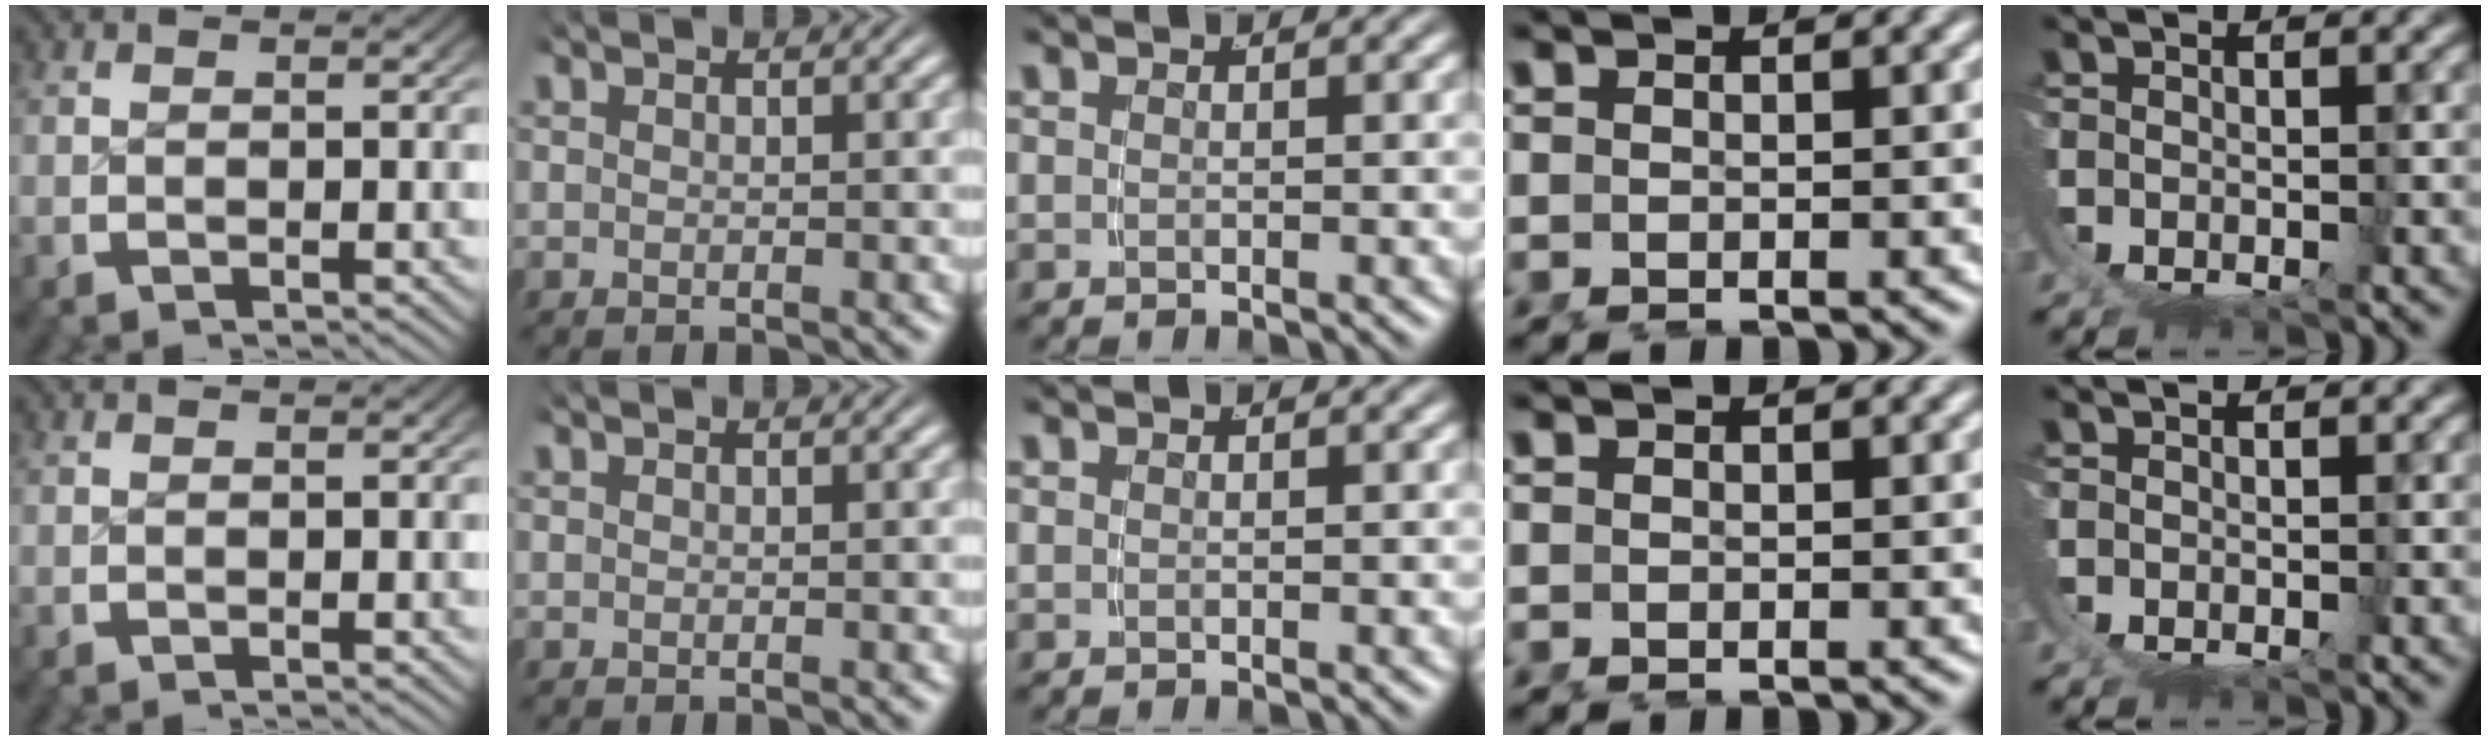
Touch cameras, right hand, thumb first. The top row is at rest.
{}